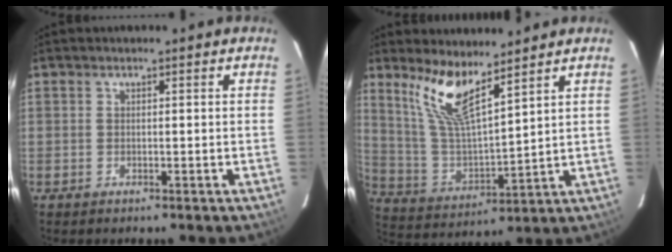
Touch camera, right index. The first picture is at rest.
{"total": 11.1, "force": [7.9, 2.1, 7.5], "torque": [-0.151, -0.007, 0.167]}